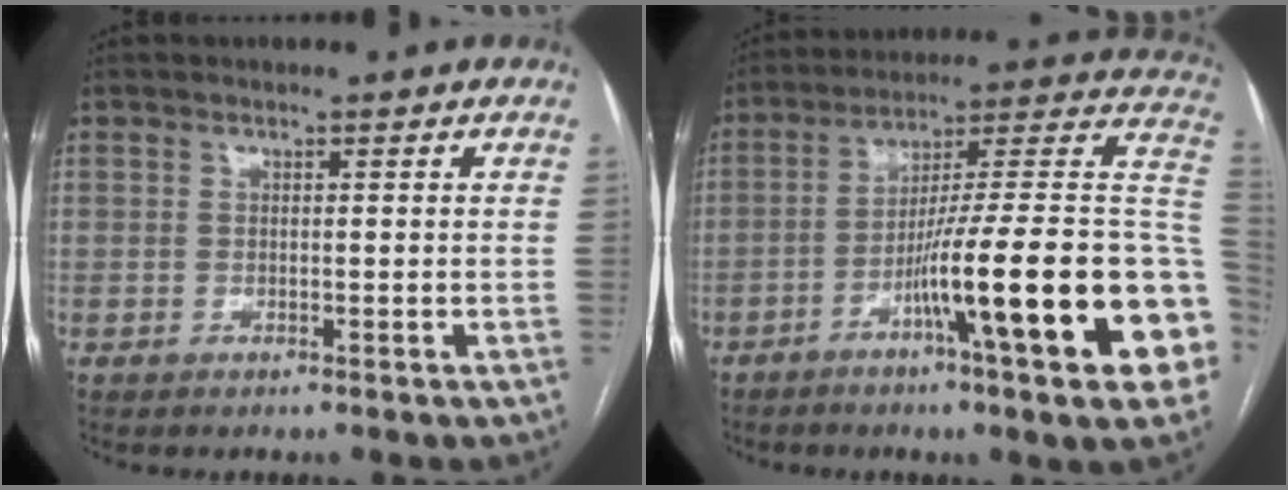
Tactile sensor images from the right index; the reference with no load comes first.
{"total": 25.0, "force": [-7.5, 0.8, 23.8], "torque": [-0.256, 0.004, -0.120]}